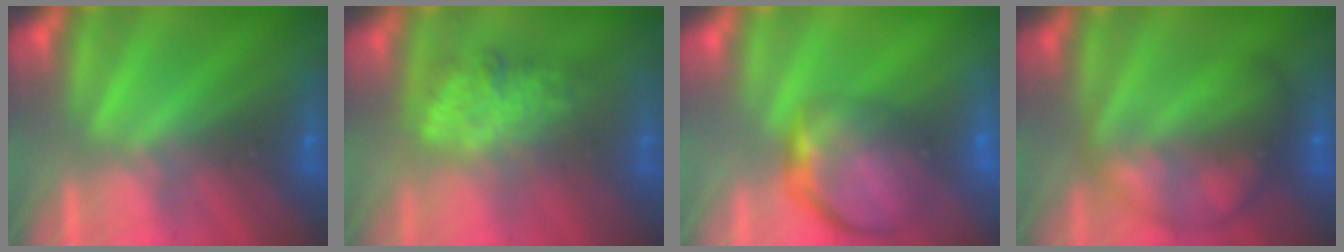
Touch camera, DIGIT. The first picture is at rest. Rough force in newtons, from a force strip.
{"total": 2.6}
{"total": 9.2}
{"total": 7.6}